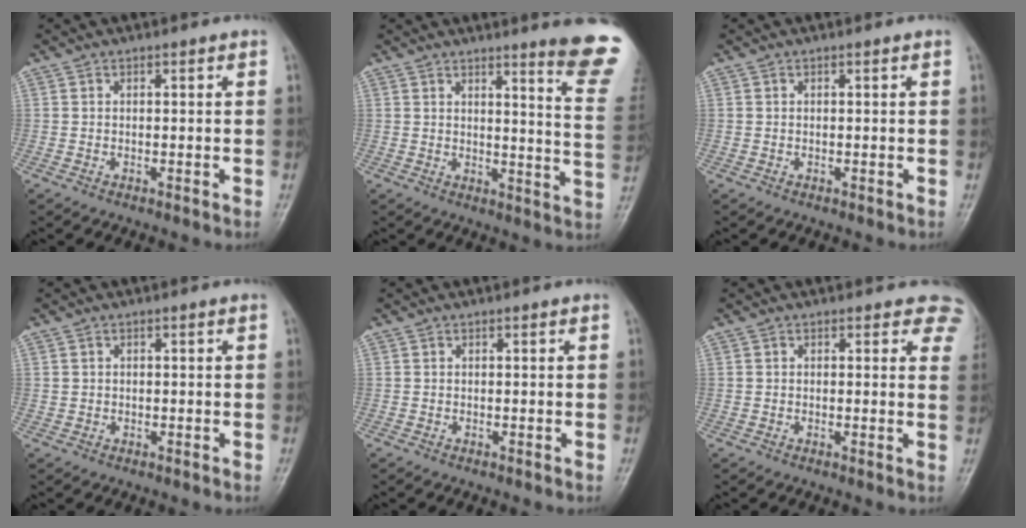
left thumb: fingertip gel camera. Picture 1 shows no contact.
{"total": 13.2, "force": [10.2, 0.1, 8.3], "torque": [-0.081, -0.092, 0.109]}
{"total": 0.0}
{"total": 0.9, "force": [0.1, 0.8, 0.2], "torque": [0.003, 0.003, 0.003]}
{"total": 0.0}
{"total": 4.9, "force": [3.2, 3.3, 1.8], "torque": [0.019, -0.010, 0.021]}